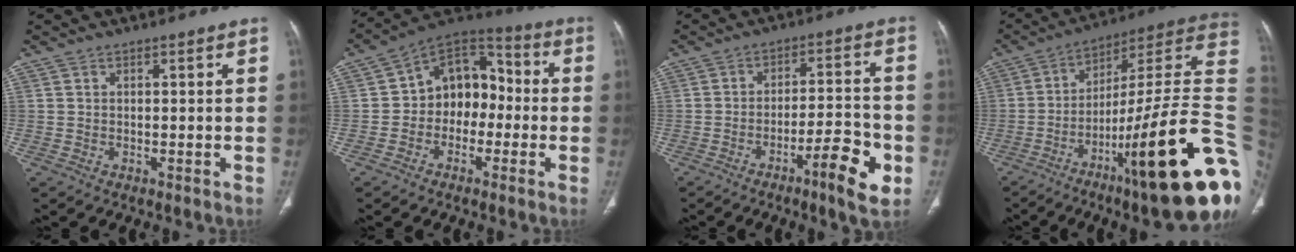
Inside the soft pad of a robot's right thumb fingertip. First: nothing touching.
{"total": 12.5, "force": [-1.5, 9.4, 8.1], "torque": [-0.069, 0.048, -0.044]}
{"total": 10.6, "force": [-4.8, 2.1, 9.2], "torque": [-0.131, 0.026, -0.071]}
{"total": 31.6, "force": [-8.9, 5.7, 29.8], "torque": [-0.349, 0.058, -0.139]}